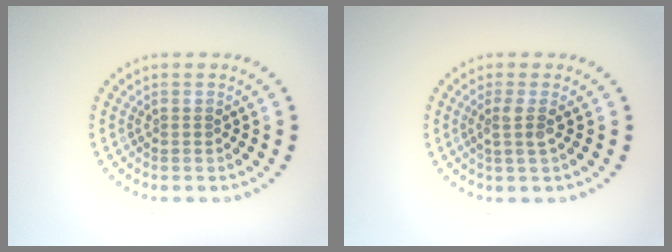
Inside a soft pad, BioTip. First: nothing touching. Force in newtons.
{"total": 1.8, "press": 1.3, "slide": 1.2}